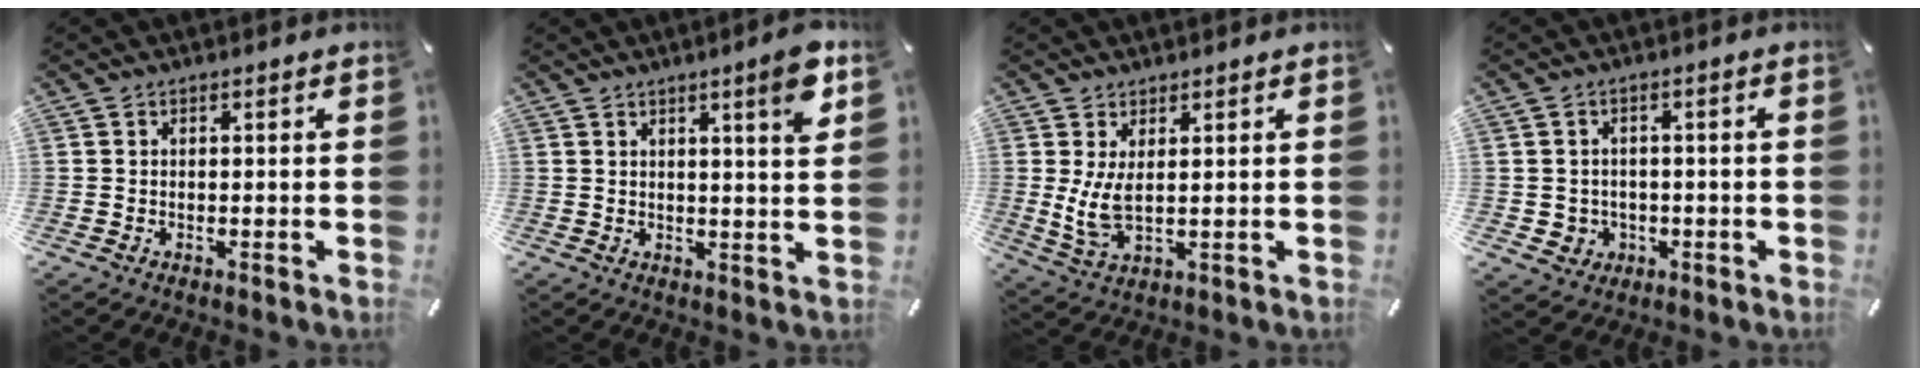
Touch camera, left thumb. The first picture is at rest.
{"total": 6.8, "force": [3.7, 0.3, 5.7], "torque": [-0.085, -0.017, 0.054]}
{"total": 6.3, "force": [1.6, 2.8, 5.4], "torque": [-0.134, -0.010, 0.026]}
{"total": 4.3, "force": [-0.6, 4.2, 0.6], "torque": [0.001, 0.005, -0.011]}